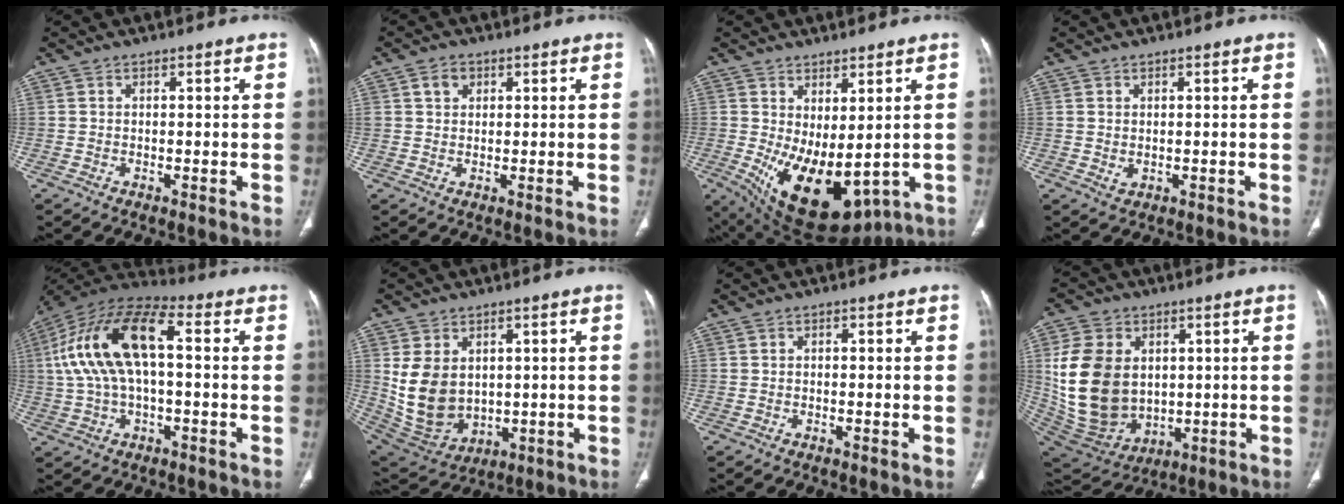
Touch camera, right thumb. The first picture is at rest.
{"total": 3.1, "force": [1.3, 2.4, 1.4], "torque": [-0.014, -0.002, 0.024]}
{"total": 15.4, "force": [-1.8, 7.7, 13.2], "torque": [-0.210, -0.022, 0.006]}
{"total": 1.2, "force": [0.2, 0.8, 0.8], "torque": [-0.015, -0.006, 0.011]}
{"total": 18.1, "force": [2.0, 8.6, 15.8], "torque": [-0.312, 0.043, 0.029]}
{"total": 12.7, "force": [1.8, 9.5, 8.2], "torque": [-0.138, -0.015, 0.068]}
{"total": 0.0}
{"total": 19.2, "force": [2.5, 14.4, 12.5], "torque": [-0.232, -0.015, 0.074]}